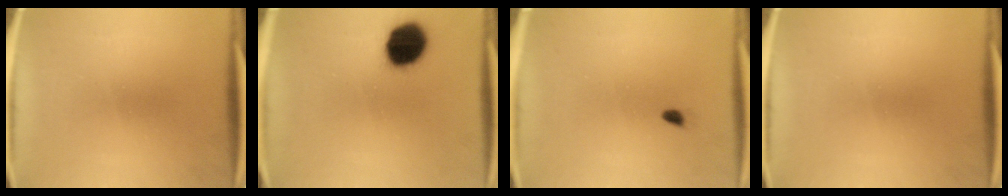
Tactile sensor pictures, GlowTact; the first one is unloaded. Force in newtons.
{"total": 13.8}
{"total": 0.6}
{"total": 0.0}